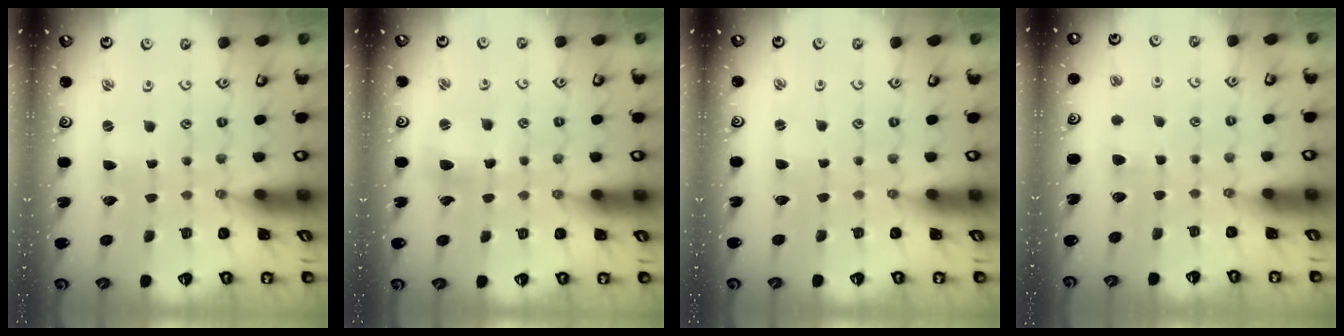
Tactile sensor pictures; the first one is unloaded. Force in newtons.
{"total": 8.1, "press": 8.0, "slide": 1.0}
{"total": 1.0, "press": 1.0, "slide": 0.2}
{"total": 3.9, "press": 3.9, "slide": 0.6}